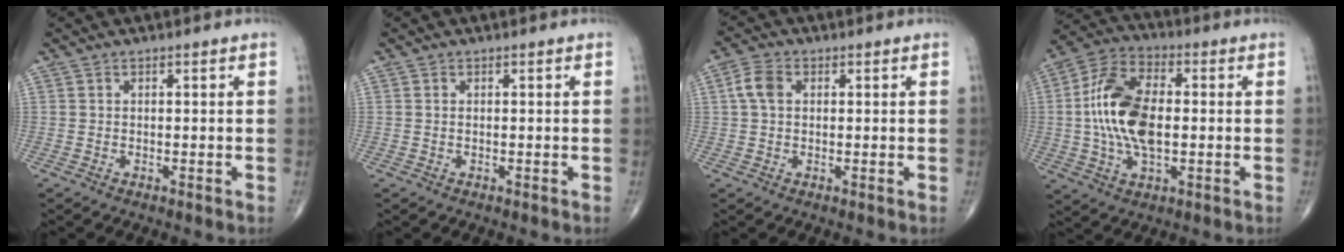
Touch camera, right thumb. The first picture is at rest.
{"total": 0.0}
{"total": 4.1, "force": [0.8, 2.8, 2.9], "torque": [-0.063, 0.011, 0.012]}
{"total": 15.4, "force": [0.0, 8.2, 13.0], "torque": [-0.256, 0.017, -0.005]}